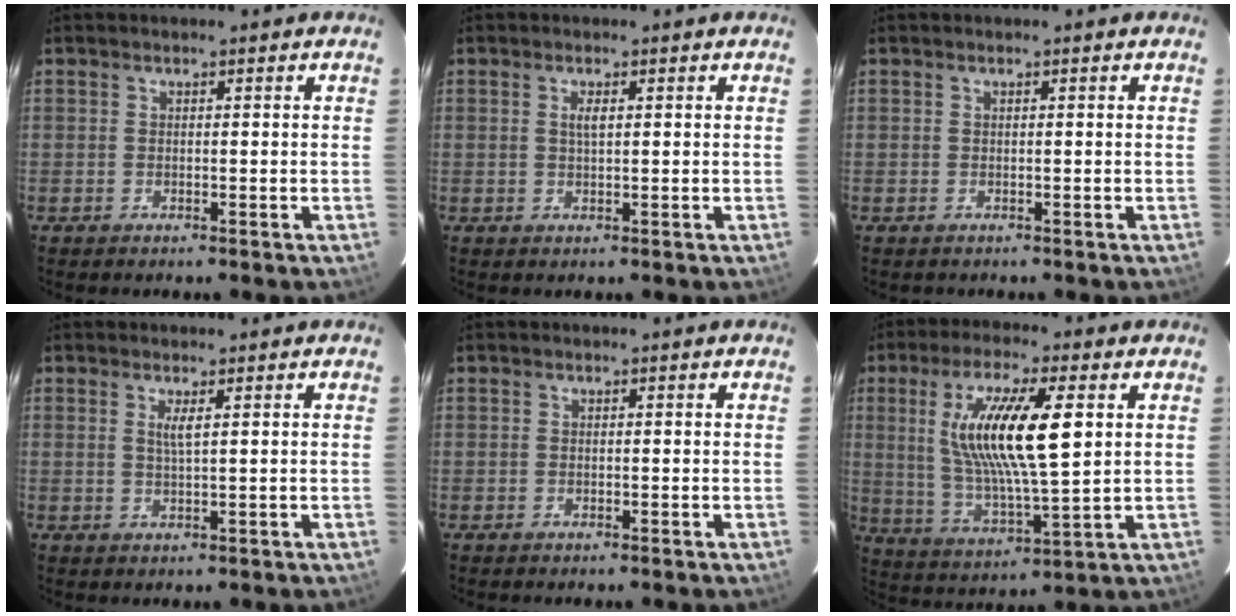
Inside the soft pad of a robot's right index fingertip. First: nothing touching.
{"total": 1.6, "force": [0.5, 0.4, 1.5], "torque": [-0.026, 0.001, 0.008]}
{"total": 0.0}
{"total": 2.0, "force": [0.8, -0.1, 1.8], "torque": [-0.031, -0.002, 0.014]}
{"total": 0.0}
{"total": 16.6, "force": [4.0, 3.7, 15.7], "torque": [-0.296, -0.004, 0.083]}